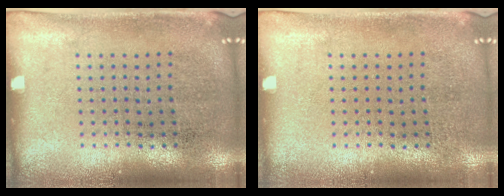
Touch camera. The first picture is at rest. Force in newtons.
{"total": 0.0}